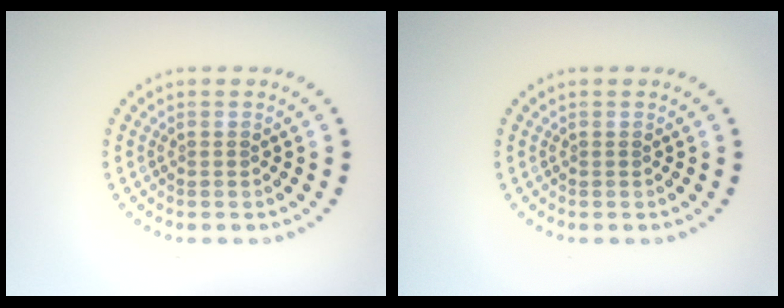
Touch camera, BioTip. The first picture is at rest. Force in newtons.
{"total": 0.0}